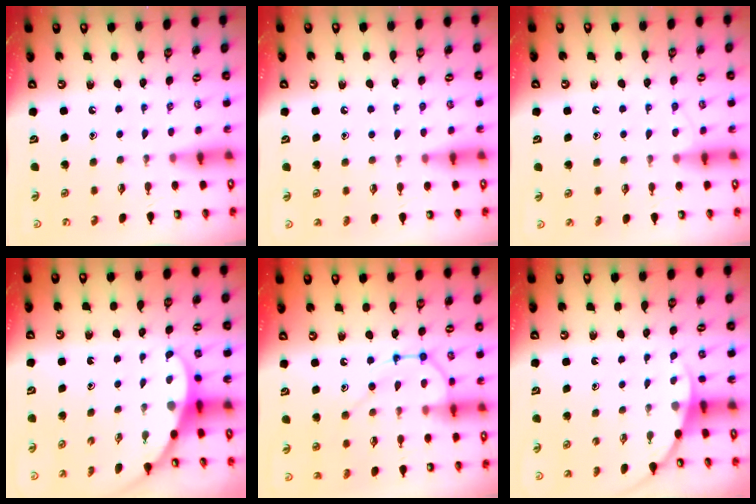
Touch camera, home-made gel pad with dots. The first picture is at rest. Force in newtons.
{"total": 2.4, "press": 2.4, "slide": 0.2}
{"total": 4.9, "press": 4.9, "slide": 0.7}
{"total": 3.7, "press": 3.7, "slide": 0.2}
{"total": 12.8, "press": 12.7, "slide": 0.9}
{"total": 2.6, "press": 2.6, "slide": 0.1}